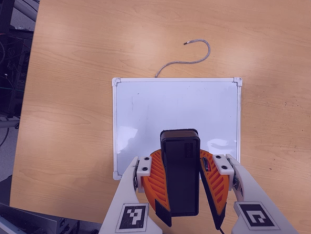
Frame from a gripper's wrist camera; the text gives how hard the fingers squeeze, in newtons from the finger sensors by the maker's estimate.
{"total": 12.0, "left": 11.4, "right": 12.7}